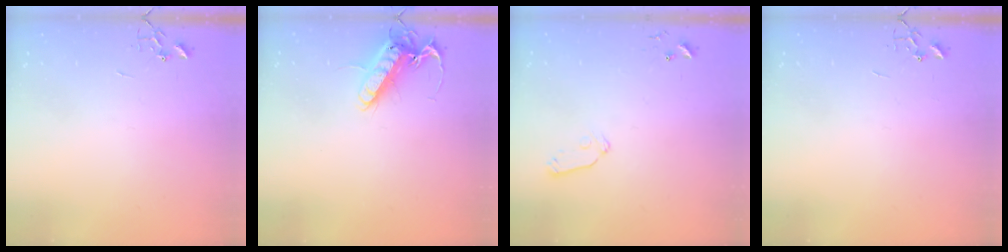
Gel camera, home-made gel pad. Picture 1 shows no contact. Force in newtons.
{"total": 14.4, "press": 14.2, "slide": 2.2}
{"total": 6.8, "press": 6.7, "slide": 0.8}
{"total": 0.0}